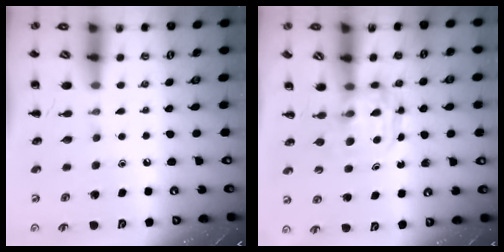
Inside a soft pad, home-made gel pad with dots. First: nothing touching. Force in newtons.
{"total": 3.8, "press": 3.7, "slide": 0.2}